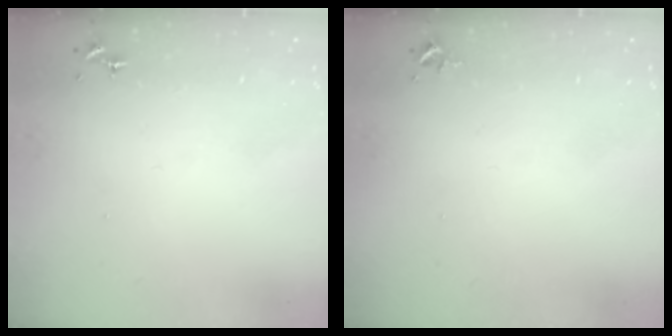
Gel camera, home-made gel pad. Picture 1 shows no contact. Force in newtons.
{"total": 2.4, "press": 2.4, "slide": 0.3}